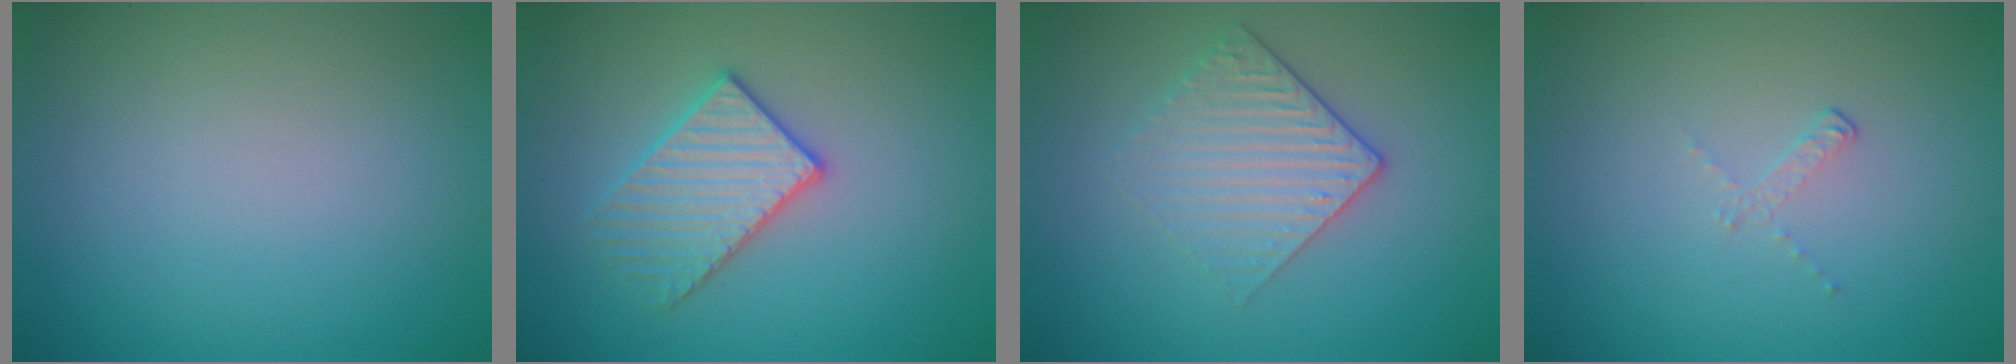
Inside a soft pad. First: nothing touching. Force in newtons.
{"total": 3.2, "press": 3.1, "slide": 0.6}
{"total": 3.0, "press": 2.6, "slide": 1.6}
{"total": 0.8, "press": 0.3, "slide": 0.7}